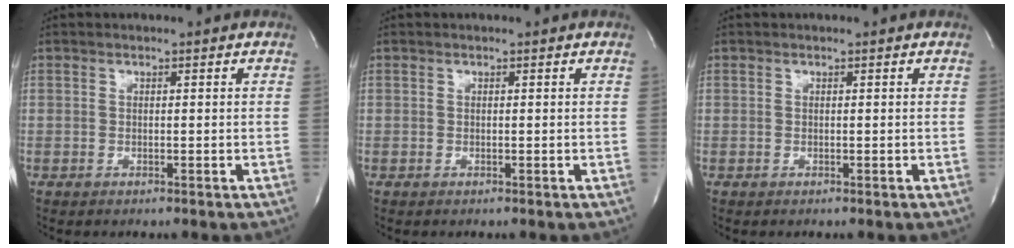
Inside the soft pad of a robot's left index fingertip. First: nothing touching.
{"total": 0.0}
{"total": 0.0}